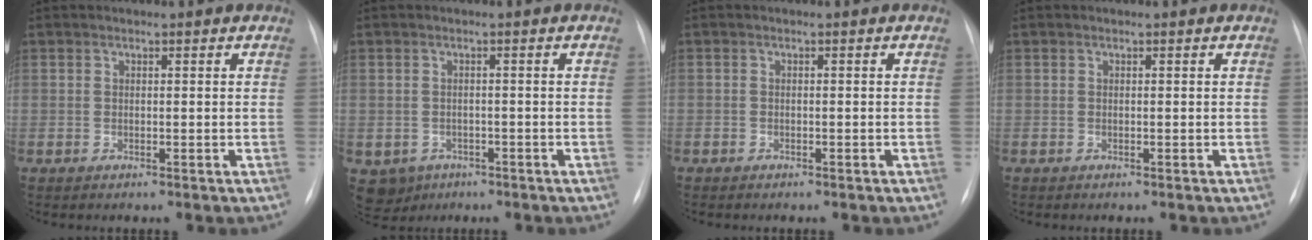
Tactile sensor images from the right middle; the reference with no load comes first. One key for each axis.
{"total": 4.6, "fx": -2.4, "fy": 3.8, "fz": 0.9, "tx": -0.016, "ty": 0.004, "tz": -0.030}
{"total": 1.1, "fx": -0.9, "fy": 0.6, "fz": 0.4, "tx": -0.008, "ty": 0.001, "tz": -0.011}
{"total": 0.0}